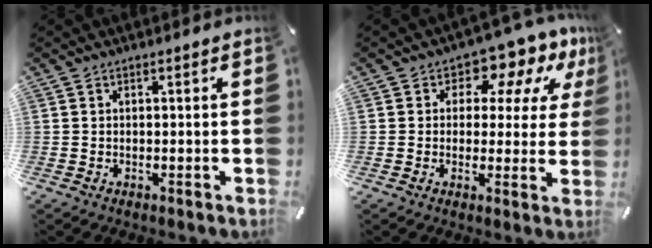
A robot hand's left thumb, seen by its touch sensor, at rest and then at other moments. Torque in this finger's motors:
{"motor_torque": [0.43, 0.19, 0.46, 0.31, 0.01]}